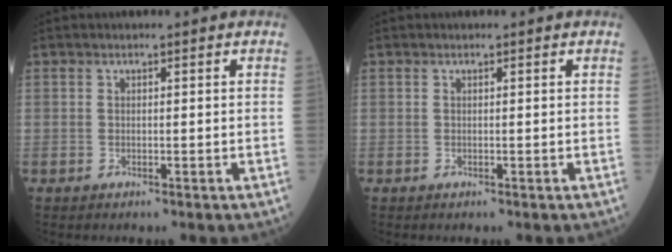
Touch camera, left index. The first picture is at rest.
{"total": 0.0}